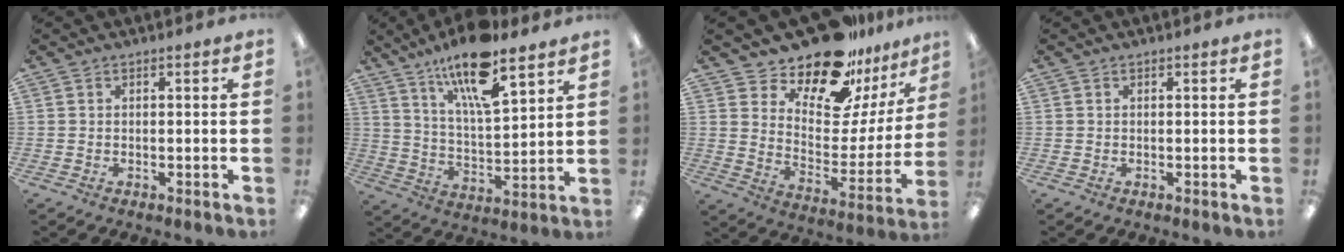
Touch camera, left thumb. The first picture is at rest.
{"total": 16.3, "force": [11.8, 4.1, 10.6], "torque": [-0.183, -0.062, 0.194]}
{"total": 18.9, "force": [16.2, 6.6, 7.2], "torque": [-0.124, -0.134, 0.283]}
{"total": 0.0}